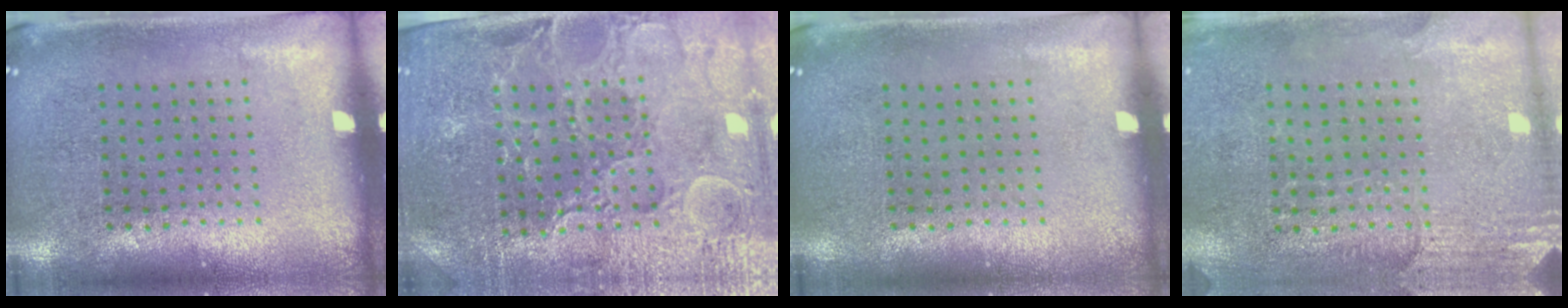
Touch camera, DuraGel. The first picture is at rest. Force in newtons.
{"total": 4.3, "press": 4.1, "slide": 1.3}
{"total": 0.0}
{"total": 2.8, "press": 2.5, "slide": 1.3}